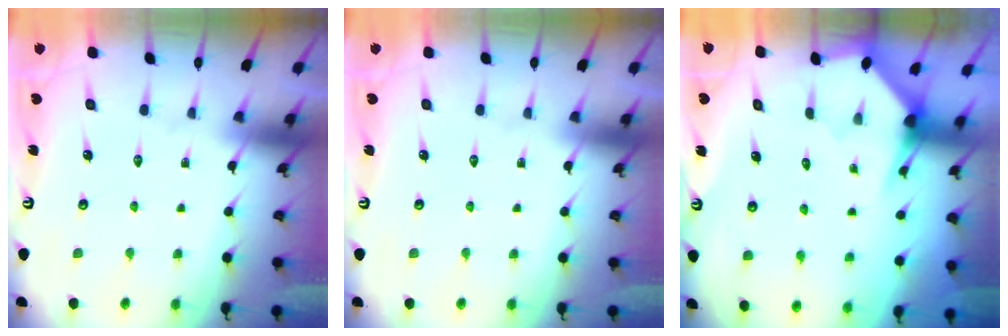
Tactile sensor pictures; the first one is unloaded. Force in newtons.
{"total": 0.0}
{"total": 3.0, "press": 3.0, "slide": 0.2}